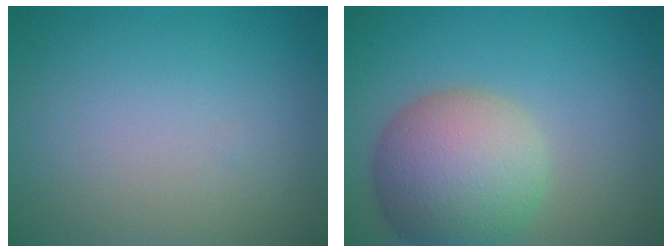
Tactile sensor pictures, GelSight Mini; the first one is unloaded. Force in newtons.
{"total": 8.4, "press": 8.4, "slide": 0.8}